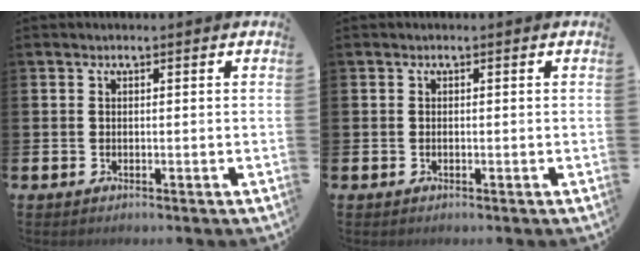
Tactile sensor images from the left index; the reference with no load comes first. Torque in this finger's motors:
{"motor_torque": [-0.07, -0.08, -0.11, -0.01]}